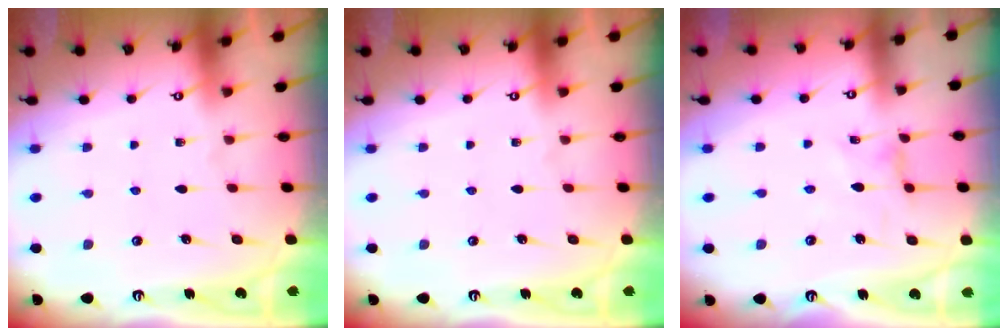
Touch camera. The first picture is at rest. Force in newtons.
{"total": 0.0}
{"total": 1.4, "press": 1.3, "slide": 0.3}